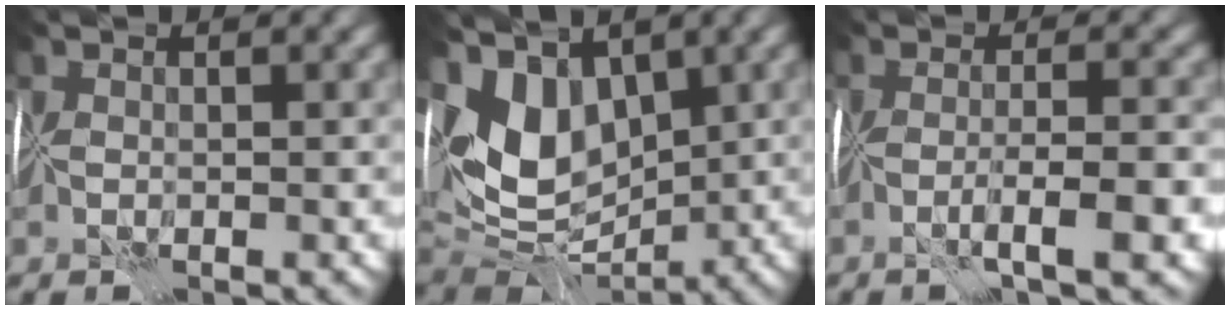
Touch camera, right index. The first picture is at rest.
{"total": 8.9, "force": [2.3, 5.8, 6.3], "torque": [-0.110, -0.007, 0.044]}
{"total": 3.6, "force": [-1.9, -0.7, 2.9], "torque": [-0.043, -0.004, -0.034]}